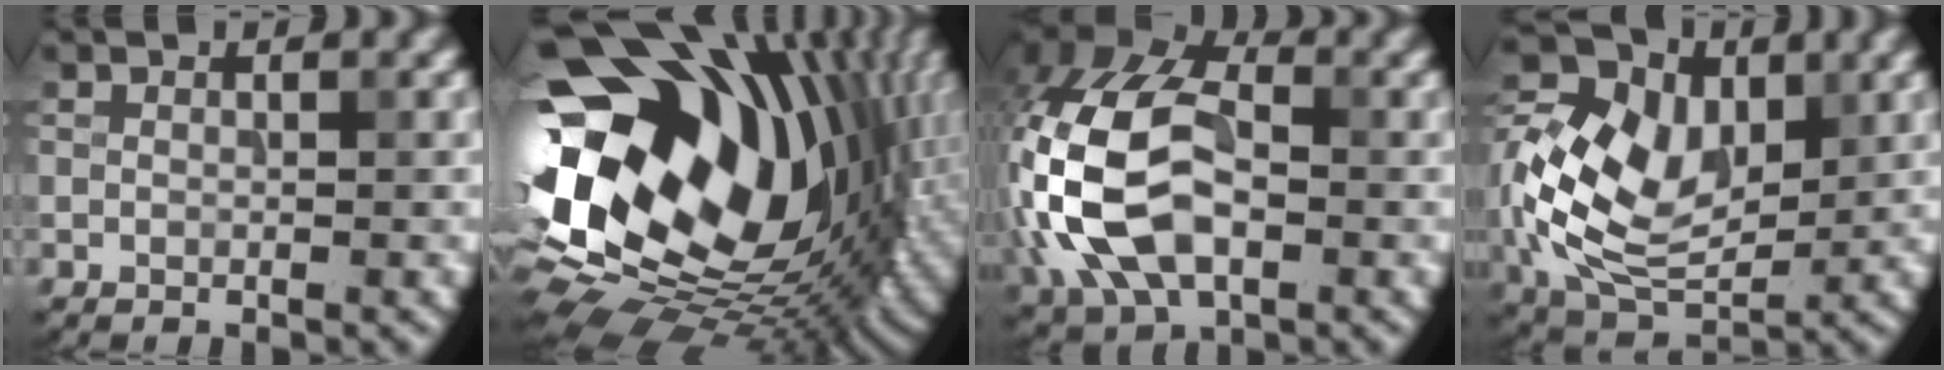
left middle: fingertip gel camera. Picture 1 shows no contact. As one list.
[{"total": 21.1, "force": [3.9, 12.9, 16.2], "torque": [-0.290, -0.012, 0.080]}, {"total": 12.7, "force": [-1.6, 8.1, 9.7], "torque": [-0.227, 0.010, -0.049]}, {"total": 11.1, "force": [1.6, 7.6, 8.0], "torque": [-0.175, 0.018, 0.032]}]